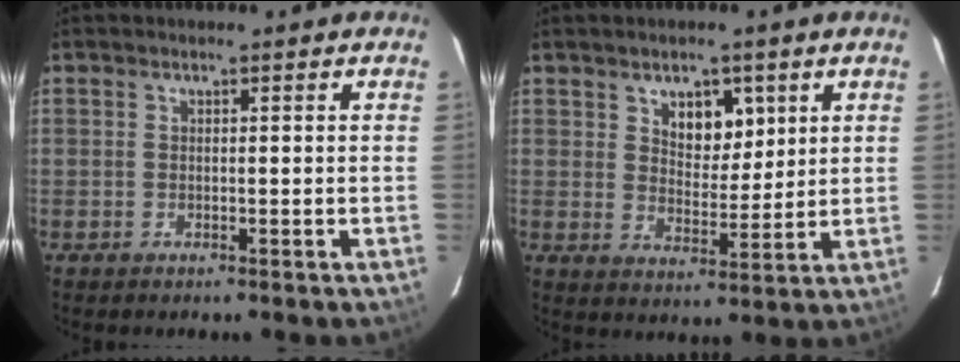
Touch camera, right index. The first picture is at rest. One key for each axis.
{"total": 6.7, "fx": 3.2, "fy": 4.2, "fz": 4.1, "tx": -0.055, "ty": 0.000, "tz": 0.058}